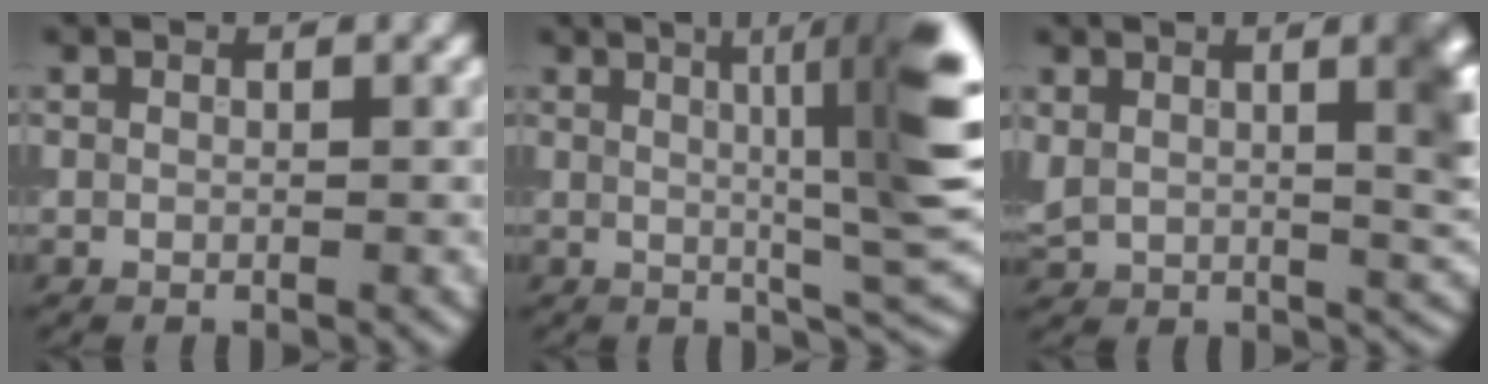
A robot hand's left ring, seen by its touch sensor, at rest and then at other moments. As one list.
[{"total": 9.3, "force": [1.9, 1.7, 9.0], "torque": [-0.101, 0.011, 0.026]}, {"total": 7.1, "force": [2.2, 3.2, 5.9], "torque": [-0.076, -0.001, 0.042]}]